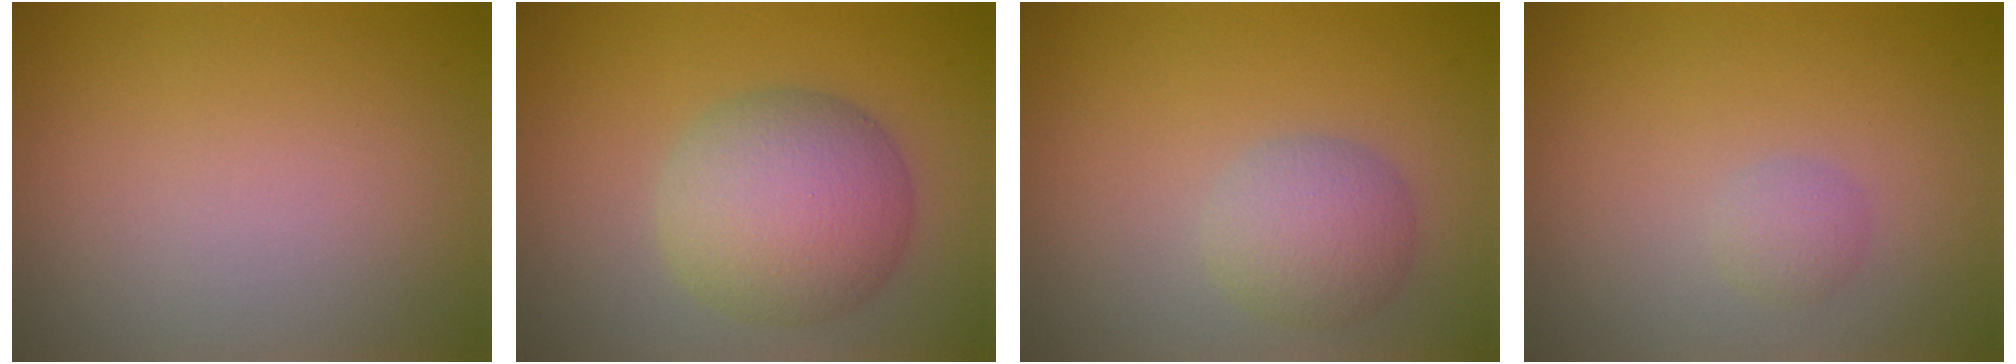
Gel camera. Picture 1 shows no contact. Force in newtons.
{"total": 7.7, "press": 7.7, "slide": 0.3}
{"total": 3.7, "press": 3.7, "slide": 0.1}
{"total": 1.3, "press": 1.3, "slide": 0.0}